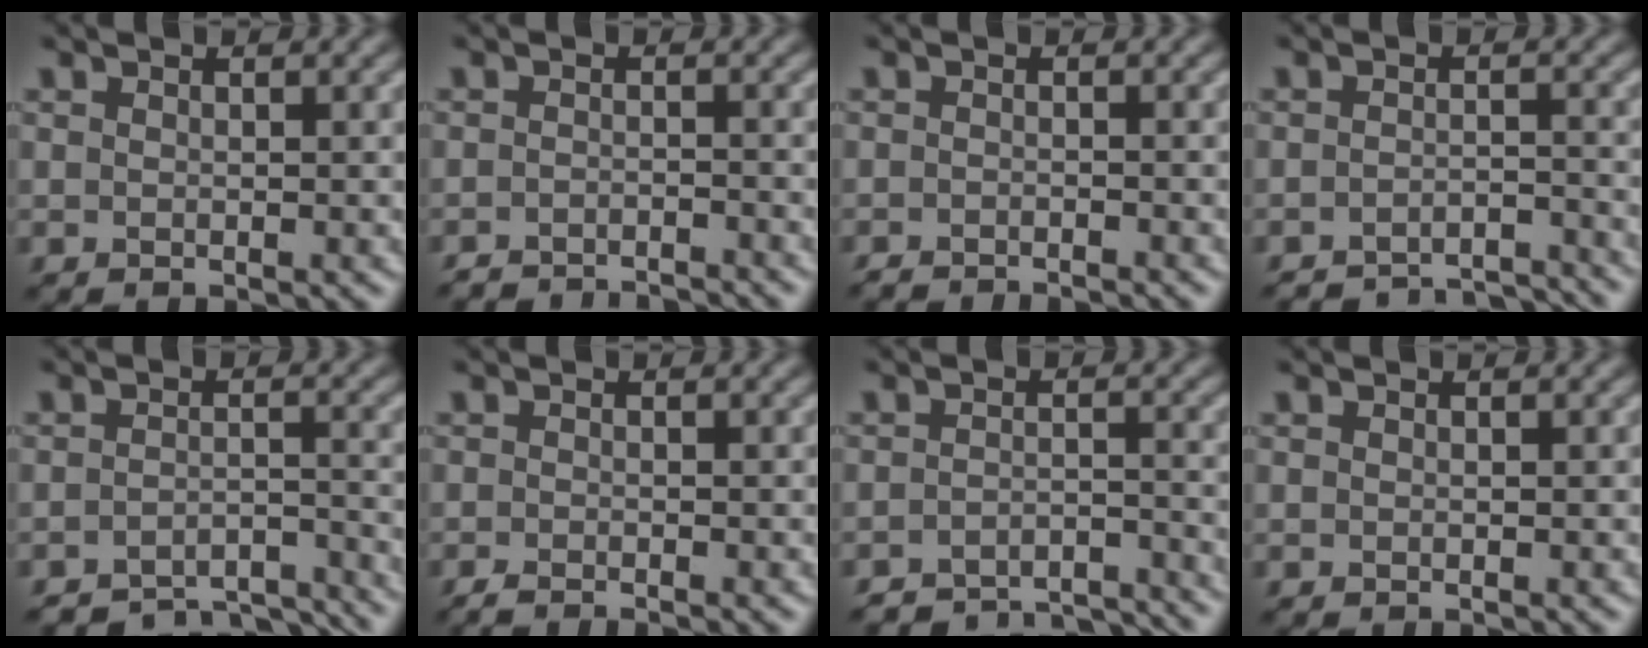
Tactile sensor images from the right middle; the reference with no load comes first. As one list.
[{"total": 4.9, "force": [-4.8, 0.6, 0.9], "torque": [-0.011, -0.004, -0.069]}, {"total": 3.0, "force": [-2.9, 0.3, 0.8], "torque": [-0.015, -0.005, -0.046]}, {"total": 6.8, "force": [-6.6, 1.1, 1.5], "torque": [-0.015, 0.000, -0.085]}, {"total": 6.0, "force": [-5.7, 1.2, 1.7], "torque": [-0.023, -0.008, -0.077]}, {"total": 1.5, "force": [-1.3, 0.2, 0.9], "torque": [-0.013, -0.004, -0.025]}, {"total": 6.8, "force": [-6.5, 1.2, 1.4], "torque": [-0.013, -0.004, -0.088]}, {"total": 0.0}]